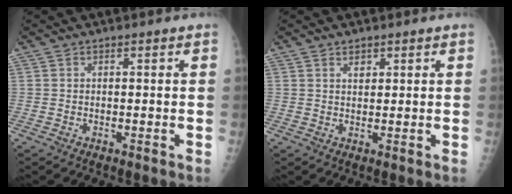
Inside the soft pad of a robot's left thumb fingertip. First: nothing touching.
{"total": 1.8, "force": [1.1, 1.0, 0.9], "torque": [-0.004, -0.006, 0.018]}